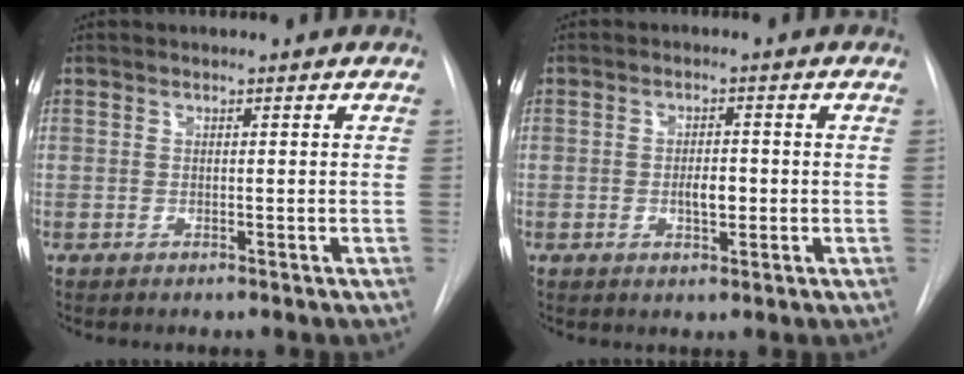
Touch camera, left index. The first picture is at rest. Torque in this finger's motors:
{"motor_torque": [0.16, 0.07, 0.05, 0.02]}